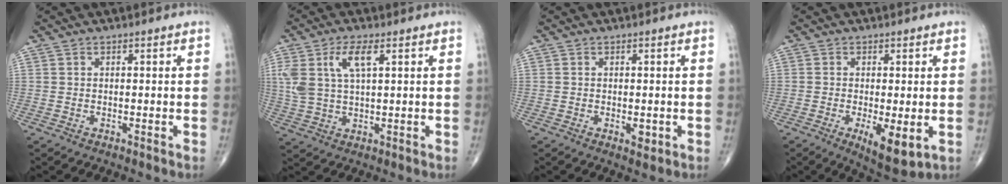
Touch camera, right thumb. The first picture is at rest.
{"total": 8.3, "force": [3.2, 3.3, 6.9], "torque": [-0.155, 0.001, 0.068]}
{"total": 1.9, "force": [-0.4, 0.9, 1.6], "torque": [-0.020, -0.004, -0.003]}
{"total": 7.6, "force": [-1.9, 2.6, 6.9], "torque": [-0.109, -0.022, -0.026]}